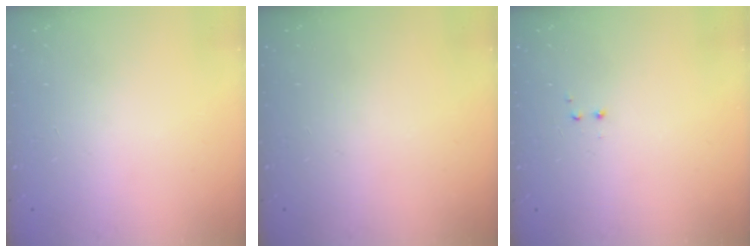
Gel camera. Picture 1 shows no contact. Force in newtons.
{"total": 0.0}
{"total": 1.2, "press": 1.0, "slide": 0.6}